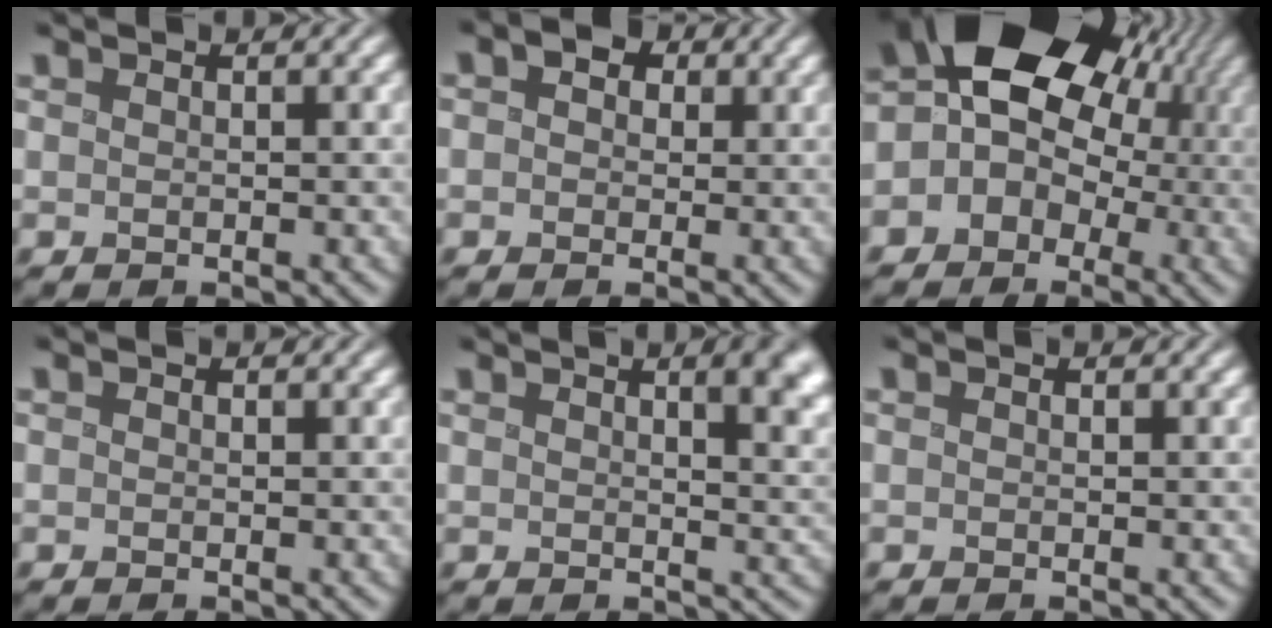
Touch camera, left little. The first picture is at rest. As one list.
[{"total": 4.7, "force": [1.5, 3.4, 2.8], "torque": [-0.046, 0.024, -0.009]}, {"total": 17.4, "force": [3.7, 14.8, 8.4], "torque": [-0.157, 0.050, 0.009]}, {"total": 0.0}, {"total": 5.8, "force": [2.9, 2.7, 4.3], "torque": [-0.053, -0.006, 0.056]}, {"total": 0.0}]